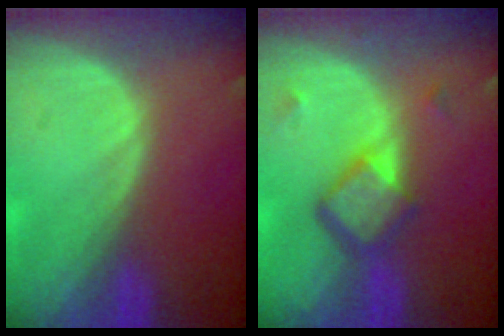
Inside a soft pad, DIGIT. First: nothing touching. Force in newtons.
{"total": 5.9, "press": 5.1, "slide": 2.9}